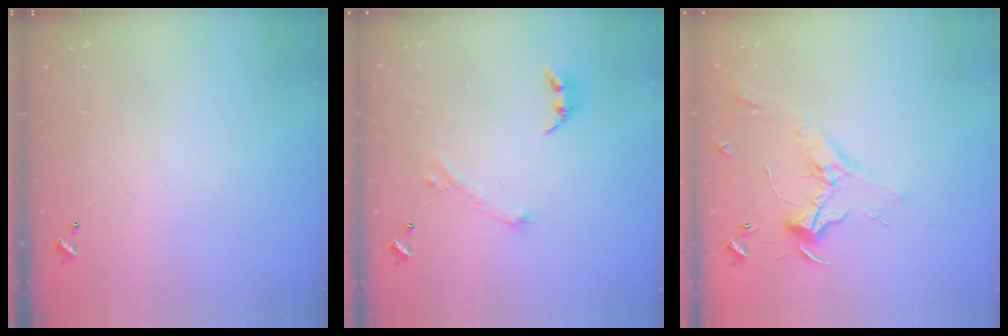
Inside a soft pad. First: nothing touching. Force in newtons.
{"total": 2.9, "press": 2.8, "slide": 0.8}
{"total": 2.4, "press": 2.3, "slide": 0.9}